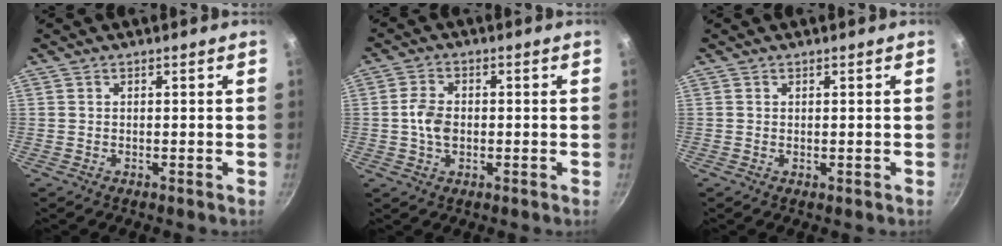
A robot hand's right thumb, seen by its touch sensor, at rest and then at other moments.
{"total": 5.3, "force": [-0.4, 3.6, 3.9], "torque": [-0.068, 0.010, -0.012]}
{"total": 0.0}